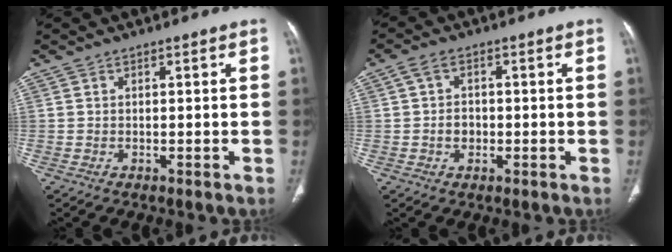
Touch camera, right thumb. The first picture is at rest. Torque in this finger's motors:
{"motor_torque": [-0.01, 0.01, 0.34, -0.36, 0.00]}